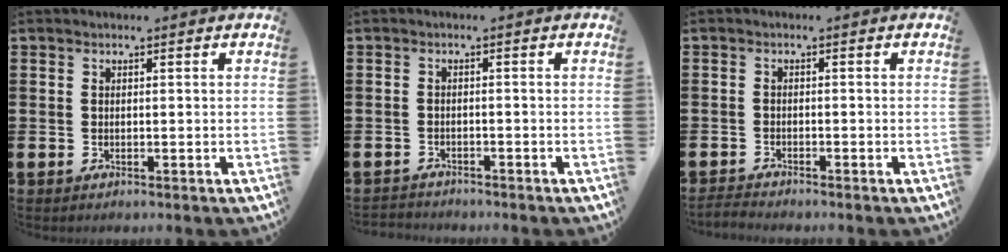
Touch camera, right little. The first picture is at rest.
{"total": 1.2, "force": [-1.2, 0.1, -0.2], "torque": [0.000, 0.004, -0.026]}
{"total": 1.1, "force": [-1.1, 0.0, 0.2], "torque": [-0.006, 0.001, -0.023]}